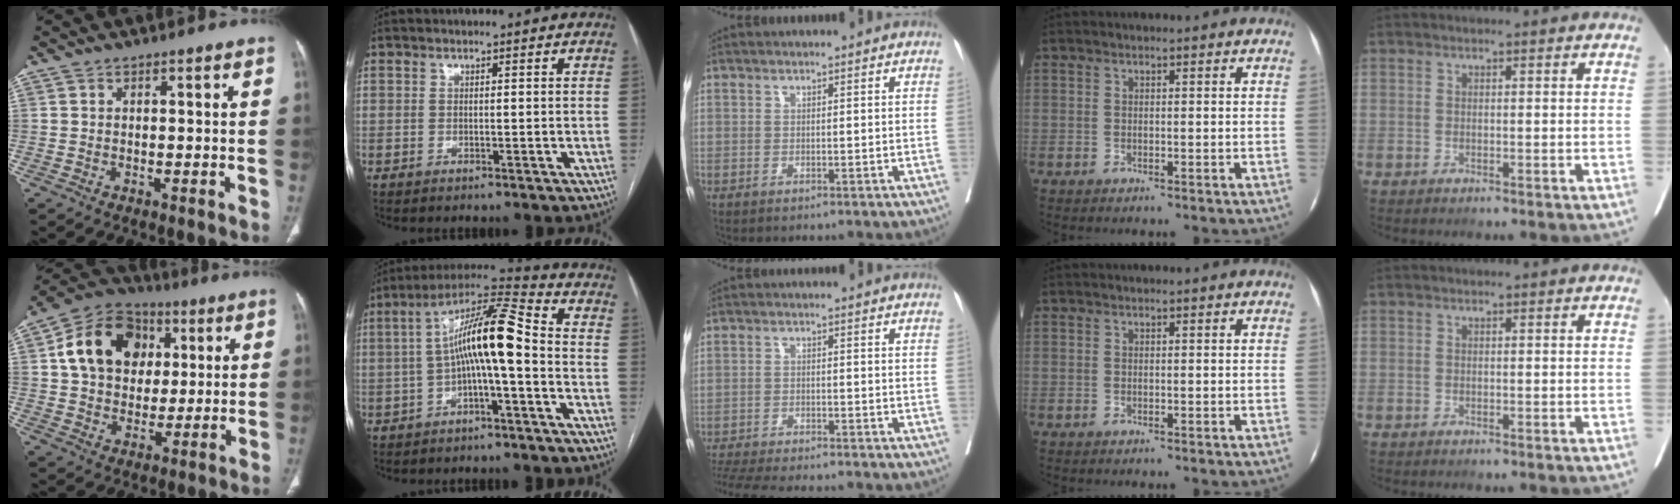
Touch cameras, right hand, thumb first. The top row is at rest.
{"thumb": {"total": 16.6, "force": [4.1, 13.0, 9.5], "torque": [-0.140, 0.008, 0.065]}, "index": {"total": 11.9, "force": [-1.0, 1.3, 11.8], "torque": [-0.210, 0.036, -0.020]}, "middle": {"total": 13.1, "force": [-11.8, 1.6, 5.5], "torque": [-0.095, -0.017, -0.174]}}